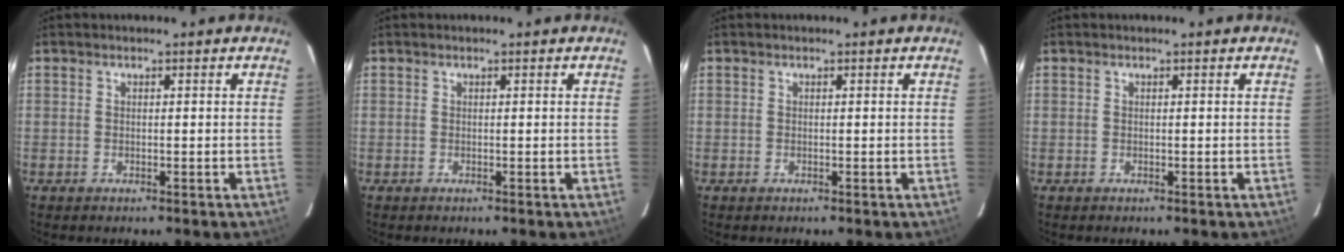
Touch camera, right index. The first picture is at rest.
{"total": 0.0}
{"total": 0.0}
{"total": 0.0}